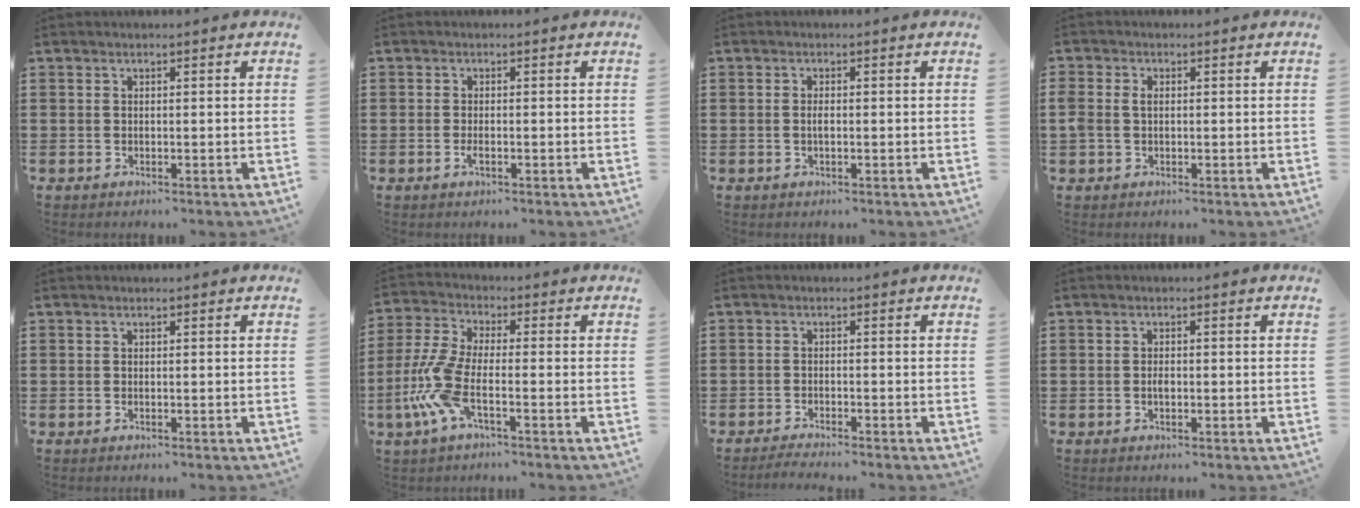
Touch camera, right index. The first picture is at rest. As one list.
[{"total": 1.3, "force": [-0.6, 0.4, 1.1], "torque": [-0.021, -0.005, -0.009]}, {"total": 1.3, "force": [-0.2, 0.4, 1.2], "torque": [-0.024, -0.001, -0.003]}, {"total": 1.7, "force": [0.1, 1.3, 1.1], "torque": [-0.025, 0.008, 0.000]}, {"total": 0.0}, {"total": 7.8, "force": [-3.2, 2.7, 6.6], "torque": [-0.185, -0.019, -0.072]}, {"total": 1.8, "force": [-1.8, -0.3, 0.2], "torque": [-0.004, 0.000, -0.035]}, {"total": 1.3, "force": [-0.2, 0.6, 1.1], "torque": [-0.022, 0.000, -0.004]}]